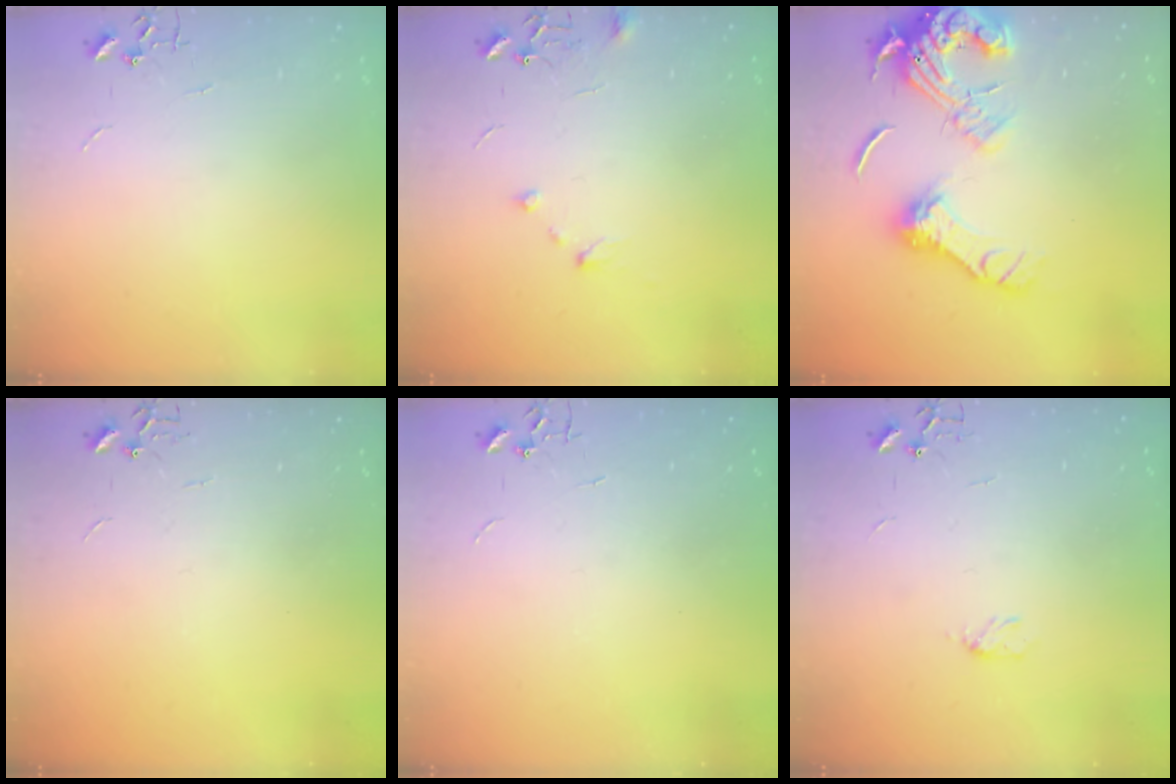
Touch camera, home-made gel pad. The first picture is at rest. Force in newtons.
{"total": 8.3, "press": 8.2, "slide": 0.5}
{"total": 17.6, "press": 17.5, "slide": 2.3}
{"total": 0.0}
{"total": 0.0}
{"total": 3.4, "press": 3.4, "slide": 0.5}